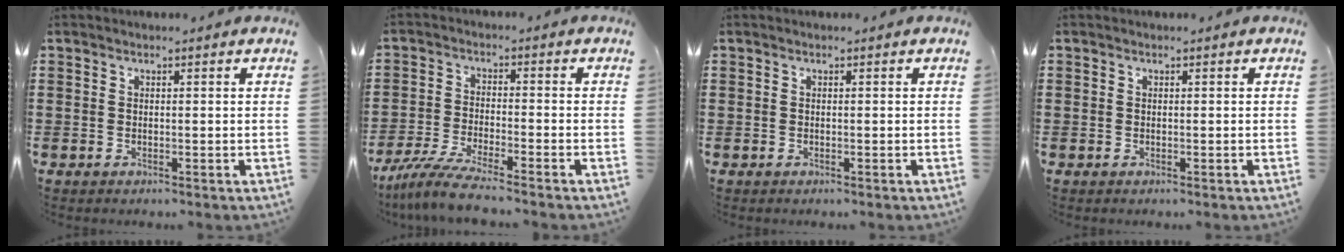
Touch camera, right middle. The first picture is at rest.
{"total": 6.5, "force": [-5.8, -0.3, 2.9], "torque": [-0.072, -0.020, -0.113]}
{"total": 0.0}
{"total": 0.0}